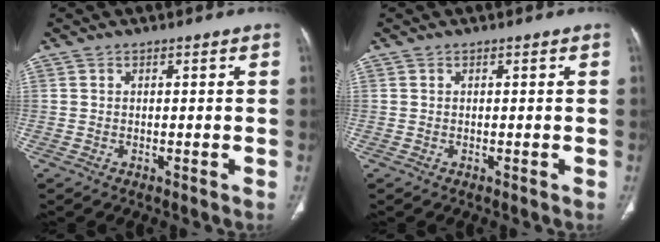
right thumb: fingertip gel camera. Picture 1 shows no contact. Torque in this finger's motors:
{"motor_torque": [0.05, 0.11, -0.03, 0.03, 0.00]}